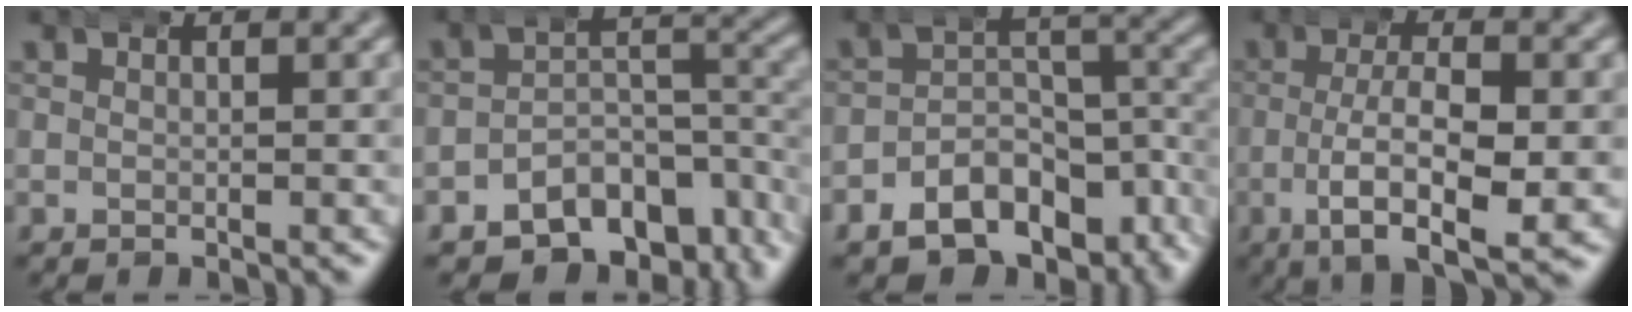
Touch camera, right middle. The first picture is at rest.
{"total": 10.3, "force": [-6.6, 6.1, 5.0], "torque": [-0.060, -0.024, -0.098]}
{"total": 11.9, "force": [-8.3, 7.1, 4.7], "torque": [-0.052, -0.020, -0.135]}
{"total": 7.7, "force": [-3.2, 2.6, 6.4], "torque": [-0.112, -0.020, -0.041]}